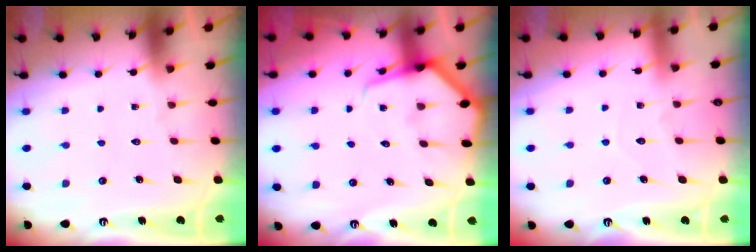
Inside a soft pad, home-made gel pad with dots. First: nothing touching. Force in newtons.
{"total": 5.7, "press": 5.6, "slide": 0.6}
{"total": 3.8, "press": 3.7, "slide": 0.3}